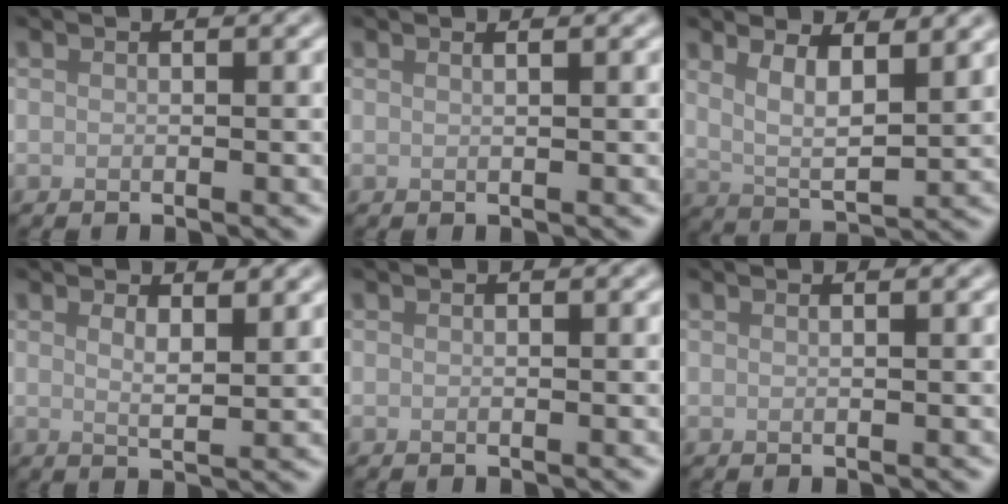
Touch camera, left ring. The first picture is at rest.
{"total": 1.1, "force": [0.7, 0.5, 0.7], "torque": [-0.002, 0.001, 0.000]}
{"total": 5.3, "force": [2.5, 1.8, 4.3], "torque": [-0.081, -0.008, 0.047]}
{"total": 2.4, "force": [1.5, 0.7, 1.8], "torque": [-0.024, -0.006, 0.027]}
{"total": 0.0}
{"total": 0.7, "force": [0.5, 0.3, 0.4], "torque": [-0.002, -0.001, 0.001]}